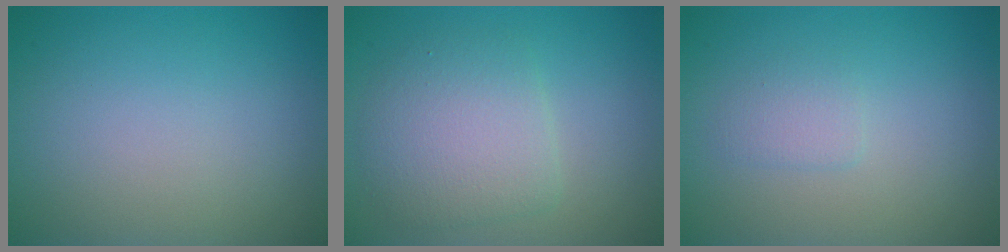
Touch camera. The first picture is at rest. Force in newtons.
{"total": 4.3, "press": 4.3, "slide": 0.1}
{"total": 1.3, "press": 1.3, "slide": 0.1}